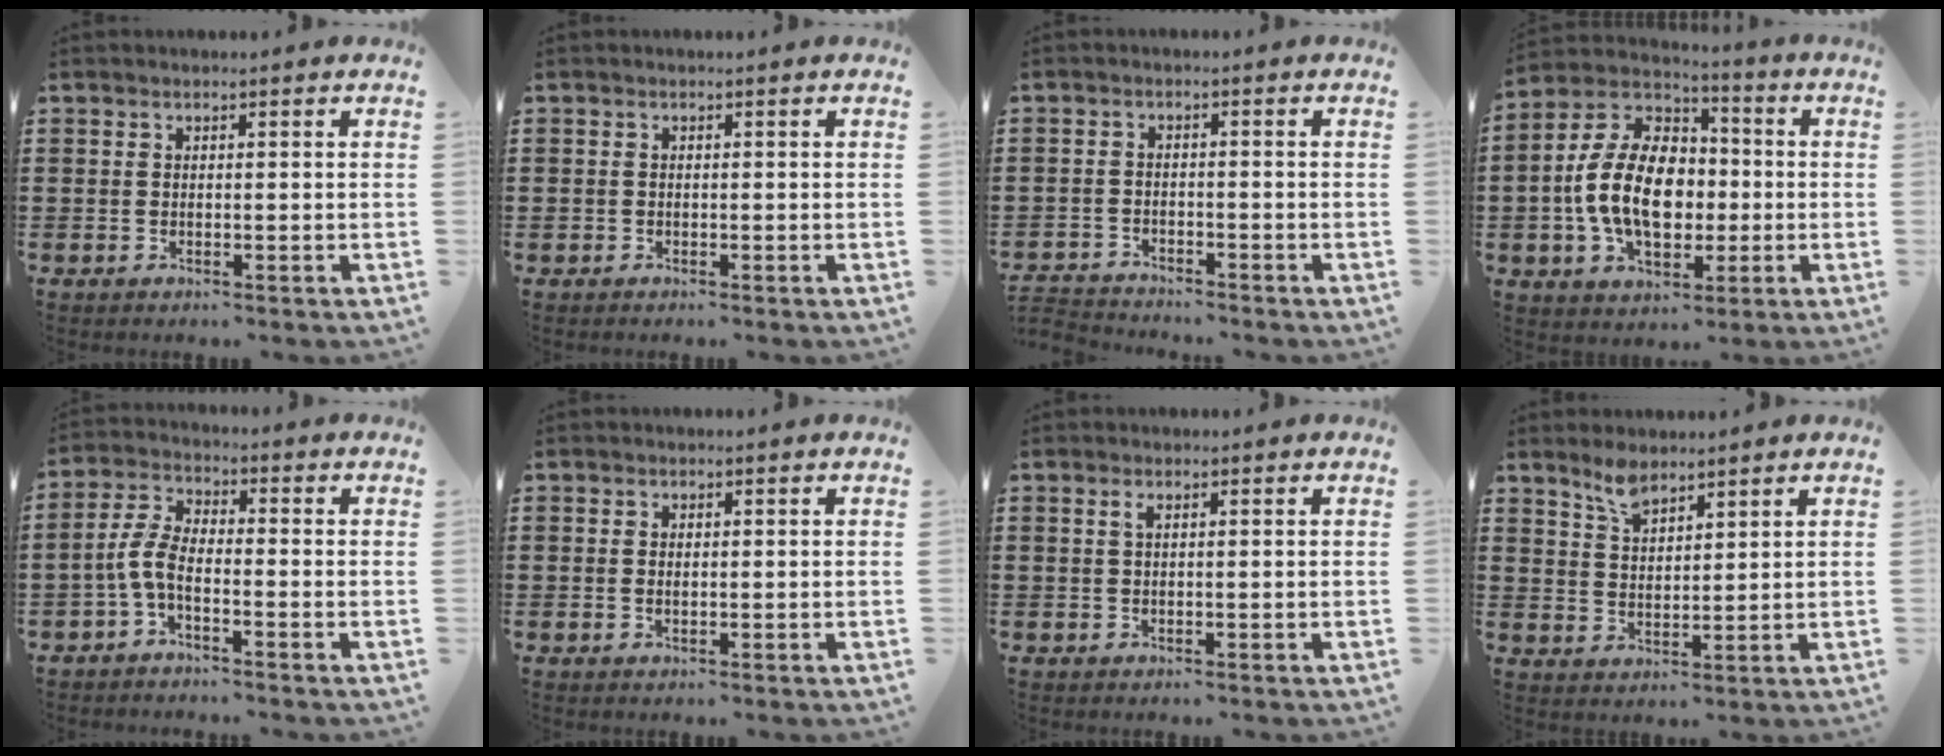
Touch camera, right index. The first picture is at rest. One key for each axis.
{"total": 0.7, "fx": -0.4, "fy": 0.6, "fz": 0.1, "tx": -0.003, "ty": 0.004, "tz": -0.009}
{"total": 2.3, "fx": -2.3, "fy": 0.4, "fz": -0.3, "tx": -0.004, "ty": 0.000, "tz": -0.051}
{"total": 13.8, "fx": -1.6, "fy": 8.8, "fz": 10.5, "tx": -0.253, "ty": 0.008, "tz": -0.032}
{"total": 5.0, "fx": -2.1, "fy": 1.9, "fz": 4.1, "tx": -0.109, "ty": -0.003, "tz": -0.049}
{"total": 0.8, "fx": 0.0, "fy": 0.5, "fz": 0.6, "tx": -0.014, "ty": 0.003, "tz": 0.000}
{"total": 0.8, "fx": 0.3, "fy": 0.2, "fz": 0.7, "tx": -0.015, "ty": 0.001, "tz": 0.005}
{"total": 4.3, "fx": 3.5, "fy": 1.3, "fz": 2.0, "tx": -0.050, "ty": -0.003, "tz": 0.066}